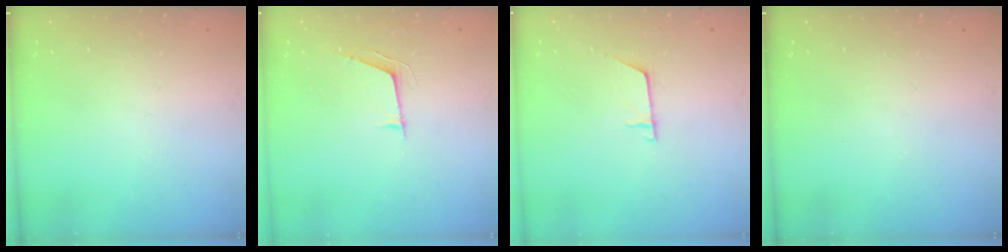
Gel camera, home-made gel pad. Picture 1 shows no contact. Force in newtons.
{"total": 5.4, "press": 4.9, "slide": 2.4}
{"total": 5.0, "press": 5.0, "slide": 0.4}
{"total": 0.0}